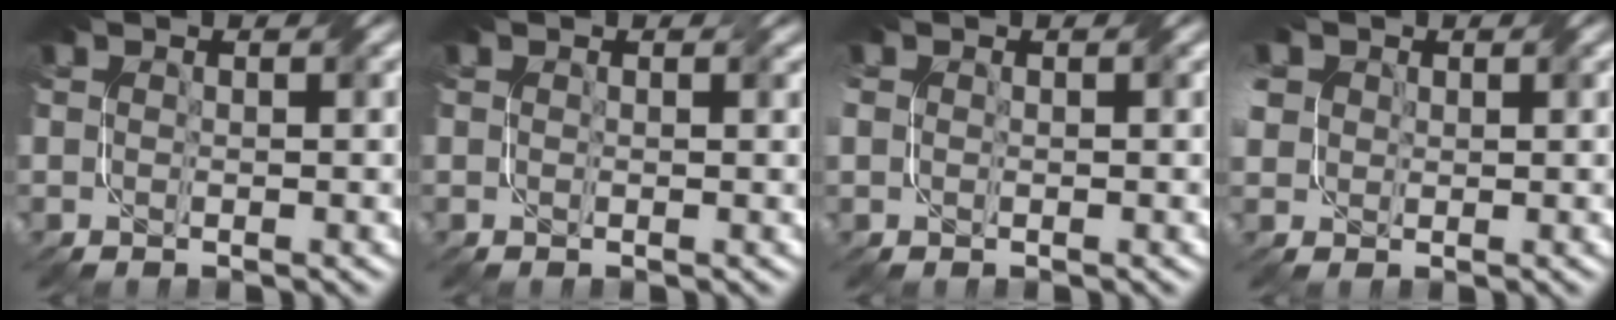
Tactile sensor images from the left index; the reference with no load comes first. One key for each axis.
{"total": 0.0}
{"total": 1.3, "fx": -0.1, "fy": 1.1, "fz": 0.6, "tx": -0.009, "ty": -0.004, "tz": -0.004}
{"total": 4.3, "fx": 1.1, "fy": 3.8, "fz": 1.9, "tx": -0.053, "ty": 0.024, "tz": 0.007}